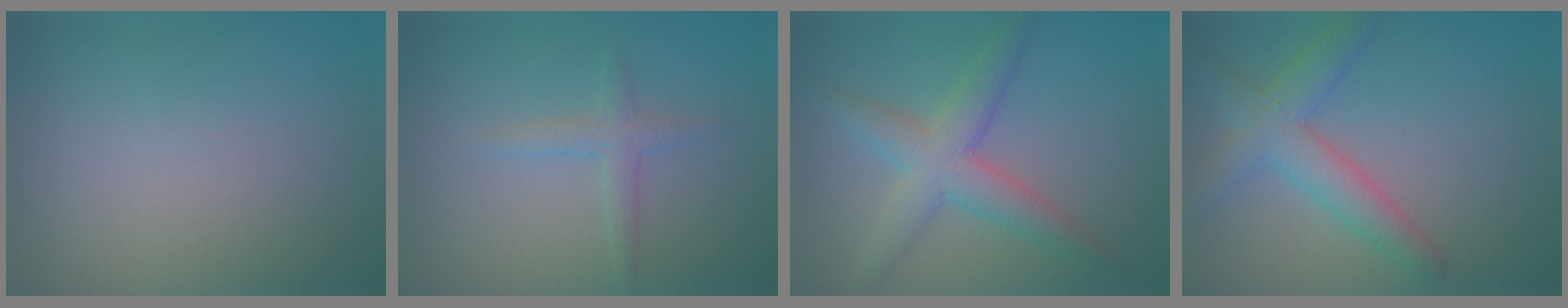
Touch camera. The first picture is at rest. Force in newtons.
{"total": 1.7, "press": 1.7, "slide": 0.1}
{"total": 4.6, "press": 4.6, "slide": 0.2}
{"total": 4.4, "press": 4.4, "slide": 0.2}